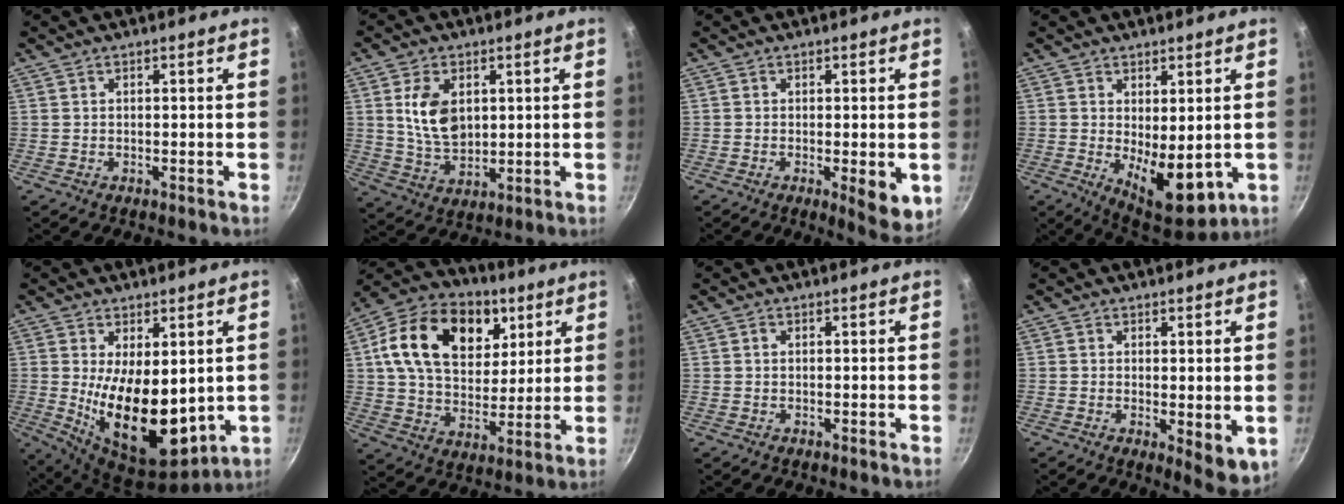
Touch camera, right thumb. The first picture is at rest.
{"total": 9.9, "force": [2.4, 6.3, 7.2], "torque": [-0.120, -0.020, 0.052]}
{"total": 6.3, "force": [-1.3, 2.1, 5.8], "torque": [-0.068, -0.008, -0.012]}
{"total": 10.6, "force": [-0.4, 5.1, 9.3], "torque": [-0.112, -0.026, 0.010]}
{"total": 16.4, "force": [0.7, 8.6, 14.0], "torque": [-0.215, -0.042, 0.033]}
{"total": 22.6, "force": [8.0, 15.5, 14.5], "torque": [-0.227, -0.008, 0.125]}
{"total": 0.7, "force": [0.2, 0.6, 0.5], "torque": [-0.008, 0.003, 0.003]}
{"total": 6.1, "force": [-0.1, 2.6, 5.5], "torque": [-0.074, -0.020, 0.001]}